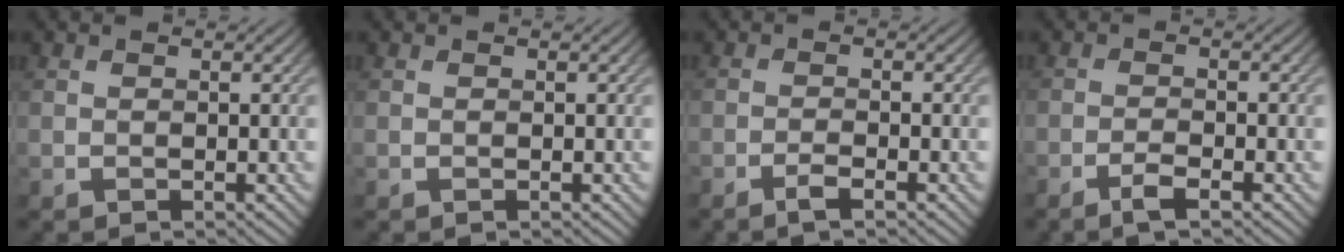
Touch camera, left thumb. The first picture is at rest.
{"total": 0.0}
{"total": 2.0, "force": [-1.4, 0.2, 1.4], "torque": [-0.027, 0.005, -0.030]}
{"total": 2.4, "force": [-1.6, 0.3, 1.7], "torque": [-0.035, 0.003, -0.036]}